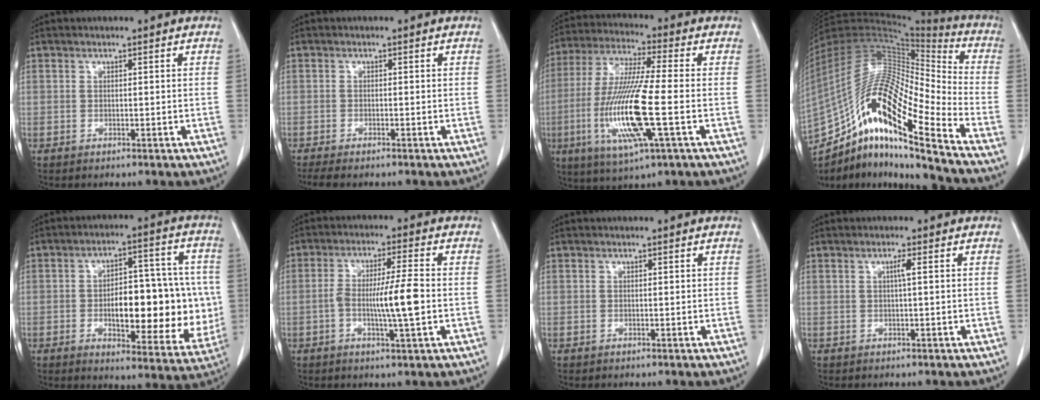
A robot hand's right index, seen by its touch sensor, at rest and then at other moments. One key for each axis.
{"total": 2.7, "fx": -2.3, "fy": 0.4, "fz": 1.4, "tx": -0.023, "ty": -0.009, "tz": -0.036}
{"total": 15.5, "fx": -3.5, "fy": 0.9, "fz": 15.1, "tx": -0.315, "ty": -0.016, "tz": -0.068}
{"total": 21.7, "fx": -13.6, "fy": 3.1, "fz": 16.7, "tx": -0.337, "ty": 0.012, "tz": -0.246}
{"total": 17.1, "fx": -1.5, "fy": 6.8, "fz": 15.6, "tx": -0.205, "ty": 0.021, "tz": -0.010}
{"total": 7.8, "fx": -1.3, "fy": 0.2, "fz": 7.7, "tx": -0.143, "ty": 0.001, "tz": -0.023}
{"total": 0.0}
{"total": 1.3, "fx": 0.2, "fy": -0.1, "fz": 1.3, "tx": -0.023, "ty": 0.002, "tz": 0.003}